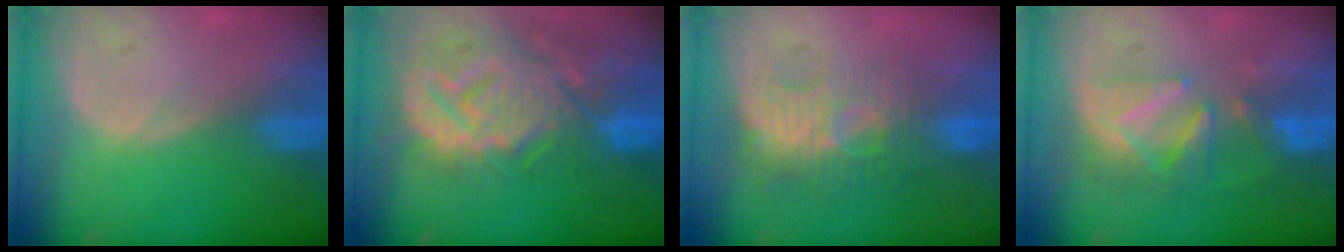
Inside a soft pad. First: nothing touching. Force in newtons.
{"total": 14.4, "press": 12.4, "slide": 7.3}
{"total": 8.6, "press": 8.1, "slide": 2.9}
{"total": 8.2, "press": 7.4, "slide": 3.5}